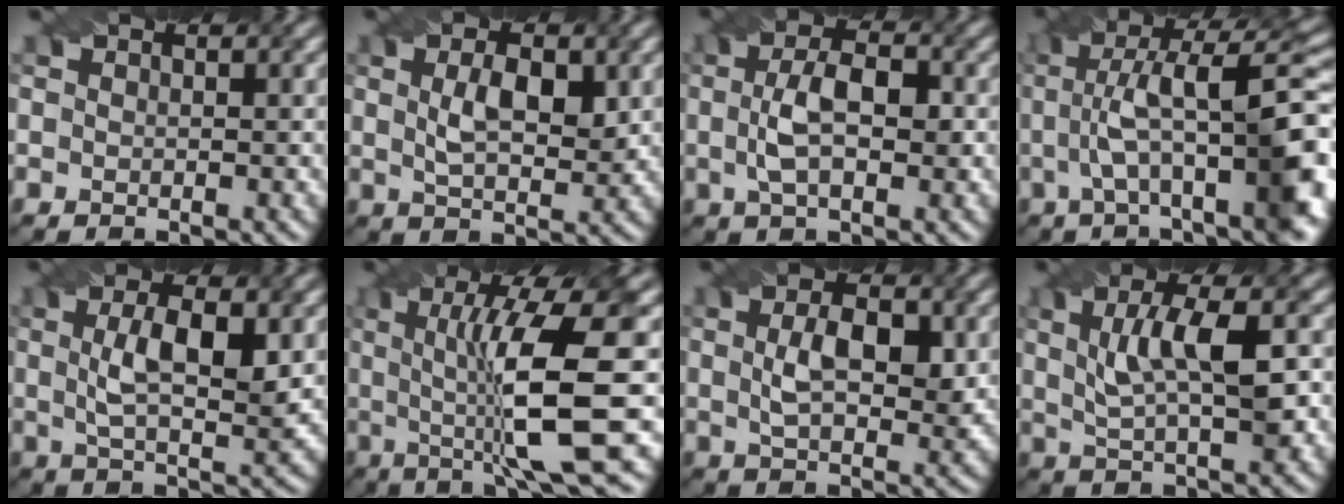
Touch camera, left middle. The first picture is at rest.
{"total": 4.3, "force": [1.0, 2.1, 3.7], "torque": [-0.074, 0.000, 0.021]}
{"total": 4.8, "force": [0.1, 2.3, 4.3], "torque": [-0.082, 0.005, -0.001]}
{"total": 13.0, "force": [0.5, 3.6, 12.5], "torque": [-0.192, 0.012, 0.016]}
{"total": 5.5, "force": [1.0, 1.9, 5.1], "torque": [-0.095, 0.001, 0.020]}
{"total": 10.7, "force": [0.4, 2.0, 10.5], "torque": [-0.161, 0.000, 0.012]}
{"total": 5.0, "force": [0.9, 2.5, 4.3], "torque": [-0.081, 0.001, 0.016]}
{"total": 6.4, "force": [1.3, 2.0, 5.9], "torque": [-0.107, 0.006, 0.026]}